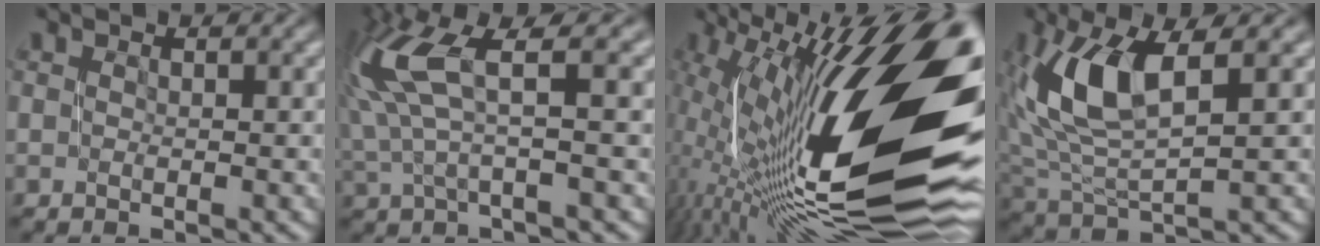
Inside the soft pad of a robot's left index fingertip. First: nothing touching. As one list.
[{"total": 7.6, "force": [2.4, 1.7, 7.0], "torque": [-0.154, 0.024, 0.048]}, {"total": 19.3, "force": [2.2, 7.2, 17.8], "torque": [-0.277, -0.019, 0.029]}, {"total": 7.4, "force": [2.4, 2.9, 6.3], "torque": [-0.142, 0.008, 0.045]}]